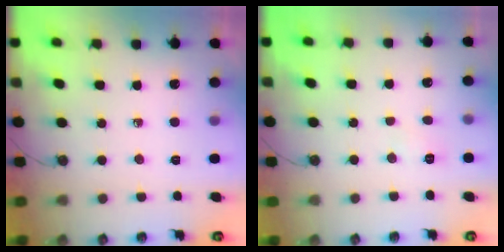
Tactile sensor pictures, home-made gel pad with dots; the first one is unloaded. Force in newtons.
{"total": 3.1, "press": 3.0, "slide": 0.6}